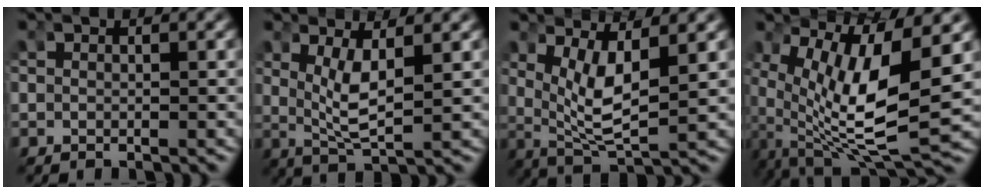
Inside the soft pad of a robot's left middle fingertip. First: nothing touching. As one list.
[{"total": 4.8, "force": [1.0, 2.0, 4.3], "torque": [-0.092, -0.015, 0.023]}, {"total": 6.9, "force": [1.6, 3.6, 5.7], "torque": [-0.119, -0.015, 0.034]}, {"total": 12.2, "force": [-1.0, 6.0, 10.6], "torque": [-0.198, -0.047, 0.010]}]